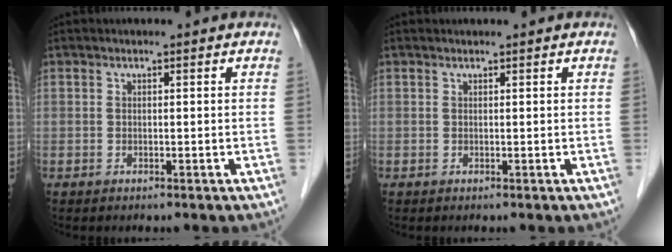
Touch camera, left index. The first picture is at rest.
{"total": 0.0}